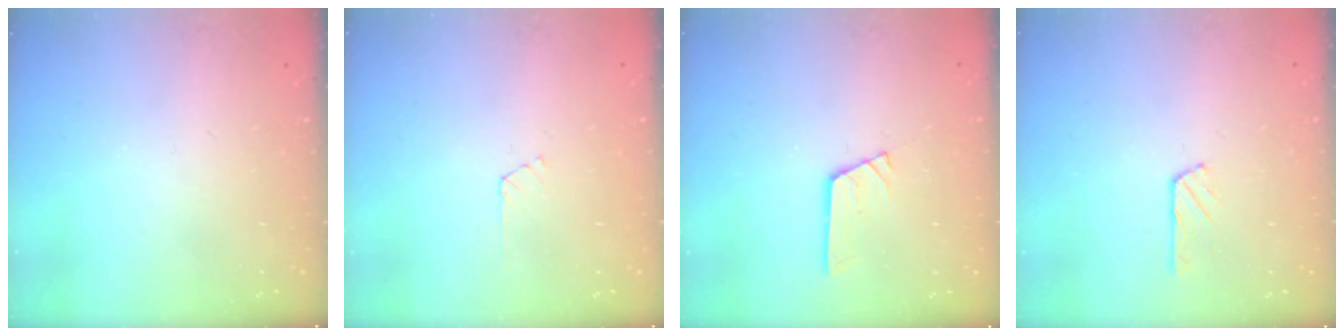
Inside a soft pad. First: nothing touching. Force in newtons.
{"total": 1.7, "press": 1.7, "slide": 0.3}
{"total": 3.2, "press": 3.2, "slide": 0.1}
{"total": 3.5, "press": 3.5, "slide": 0.4}